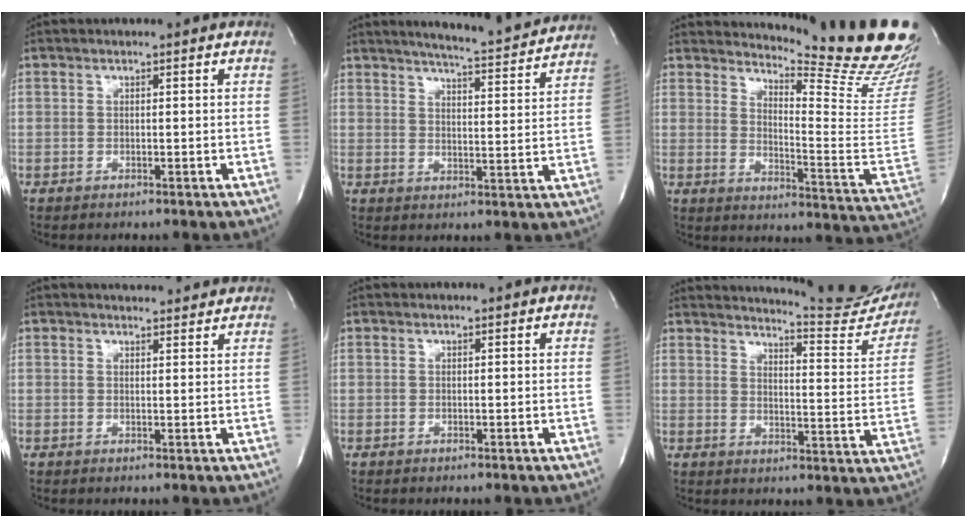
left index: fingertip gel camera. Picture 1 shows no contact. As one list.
[{"total": 12.4, "force": [11.6, 0.2, 4.3], "torque": [-0.069, -0.018, 0.144]}, {"total": 21.7, "force": [20.0, 0.2, 8.4], "torque": [-0.129, -0.161, 0.237]}, {"total": 5.5, "force": [5.3, 1.2, 1.1], "torque": [-0.018, 0.010, 0.056]}, {"total": 0.0}, {"total": 18.6, "force": [17.9, 1.5, 5.0], "torque": [-0.071, -0.106, 0.201]}]